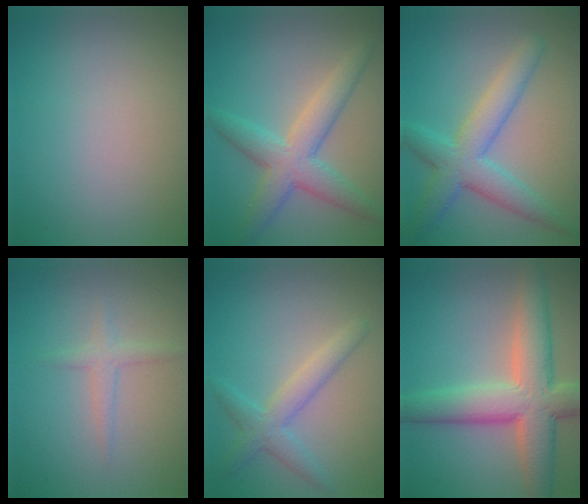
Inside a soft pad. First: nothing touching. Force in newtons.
{"total": 5.4, "press": 5.4, "slide": 0.1}
{"total": 5.4, "press": 5.4, "slide": 0.2}
{"total": 1.5, "press": 1.5, "slide": 0.1}
{"total": 3.1, "press": 3.1, "slide": 0.1}
{"total": 8.3, "press": 8.3, "slide": 0.8}